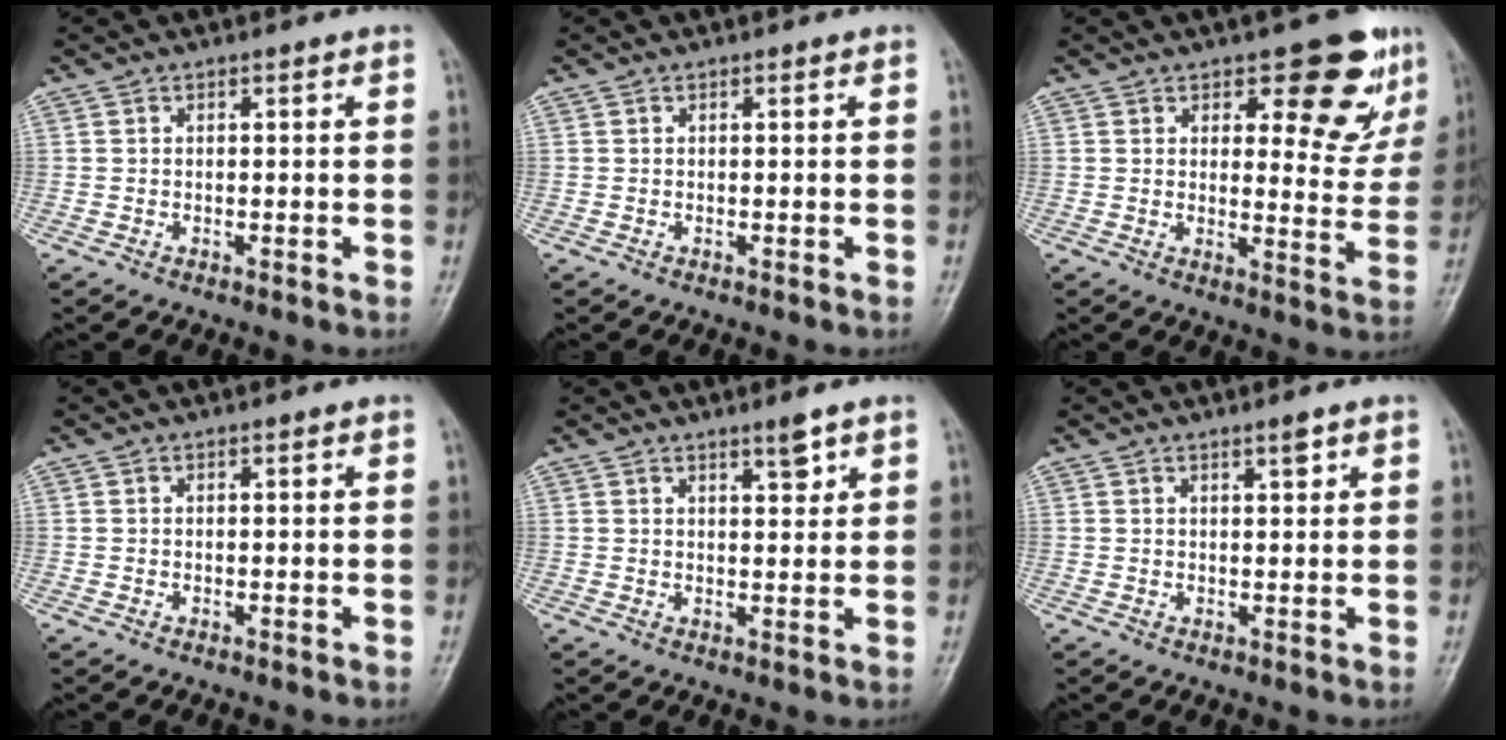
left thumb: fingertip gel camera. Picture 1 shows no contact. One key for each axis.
{"total": 0.0}
{"total": 12.5, "fx": 7.5, "fy": 5.6, "fz": 8.2, "tx": -0.045, "ty": -0.043, "tz": 0.097}
{"total": 0.0}
{"total": 3.0, "fx": 2.1, "fy": 0.6, "fz": 2.0, "tx": -0.026, "ty": -0.016, "tz": 0.034}
{"total": 1.7, "fx": 1.2, "fy": 0.3, "fz": 1.2, "tx": -0.016, "ty": -0.007, "tz": 0.020}